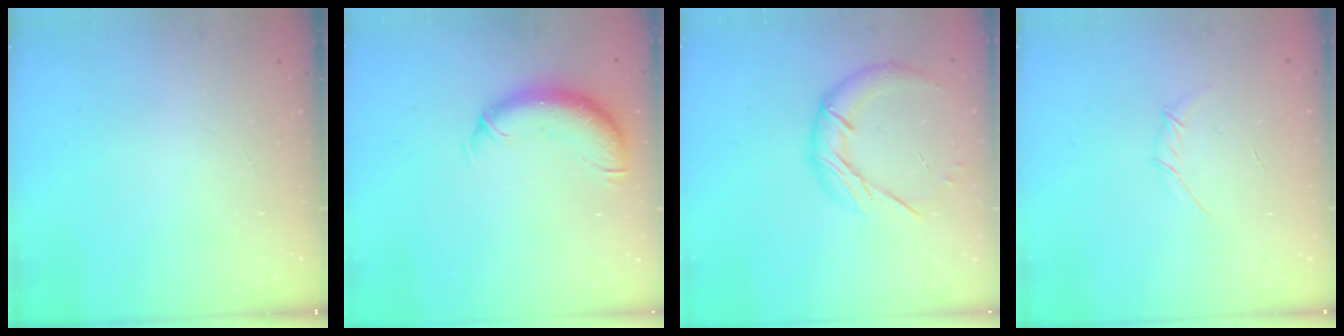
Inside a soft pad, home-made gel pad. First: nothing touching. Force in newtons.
{"total": 10.9, "press": 10.6, "slide": 2.3}
{"total": 13.0, "press": 12.9, "slide": 1.2}
{"total": 4.2, "press": 4.2, "slide": 0.8}